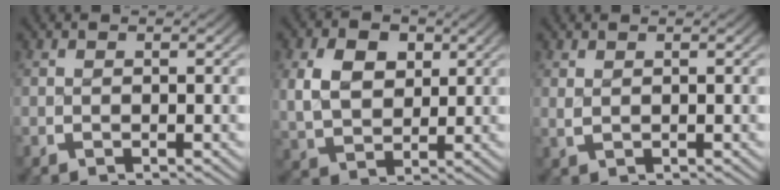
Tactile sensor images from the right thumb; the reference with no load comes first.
{"total": 5.9, "force": [1.4, 4.3, 3.8], "torque": [-0.070, -0.015, 0.039]}
{"total": 0.8, "force": [0.6, 0.3, 0.4], "torque": [-0.012, -0.001, 0.016]}